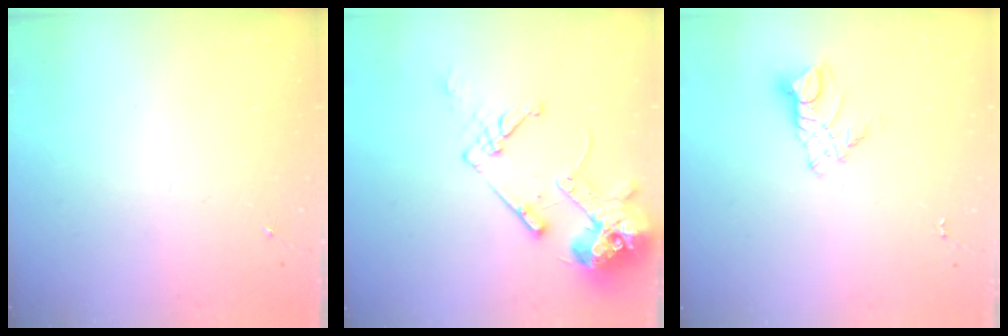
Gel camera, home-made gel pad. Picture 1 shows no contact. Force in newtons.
{"total": 15.8, "press": 15.6, "slide": 2.0}
{"total": 8.9, "press": 8.9, "slide": 0.8}